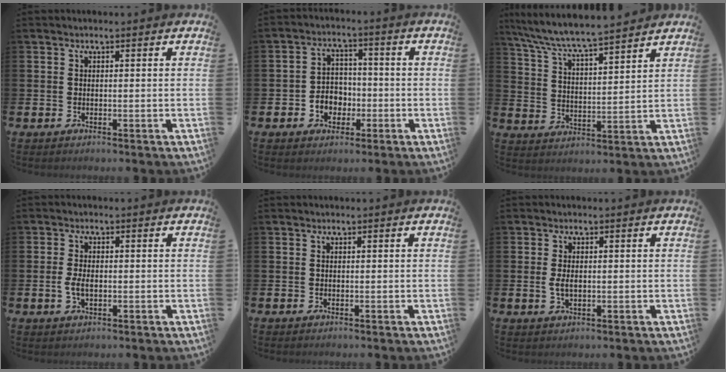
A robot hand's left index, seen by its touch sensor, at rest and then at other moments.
{"total": 3.9, "force": [-1.1, 3.6, 1.2], "torque": [-0.020, -0.001, -0.030]}
{"total": 6.9, "force": [6.6, 0.2, 2.1], "torque": [-0.069, -0.046, 0.113]}
{"total": 2.5, "force": [-0.3, 1.4, 2.1], "torque": [-0.042, 0.000, -0.010]}
{"total": 0.0}
{"total": 2.1, "force": [0.0, 1.2, 1.7], "torque": [-0.029, 0.004, -0.003]}